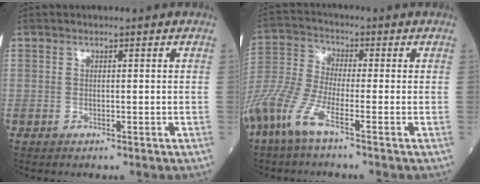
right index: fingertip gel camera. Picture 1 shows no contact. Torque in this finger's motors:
{"motor_torque": [0.41, -0.43, 0.59, 0.21]}